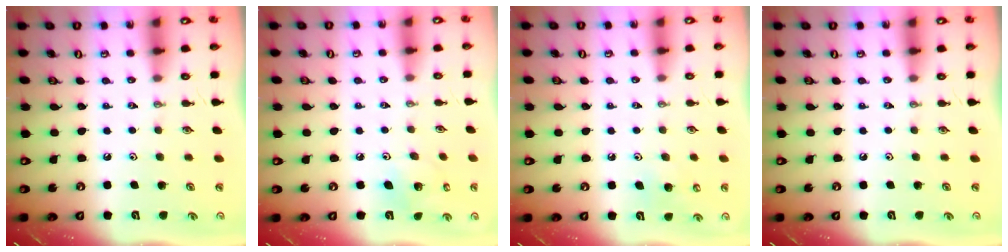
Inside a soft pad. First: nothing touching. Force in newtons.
{"total": 5.5, "press": 5.5, "slide": 0.3}
{"total": 7.8, "press": 7.6, "slide": 1.6}
{"total": 0.0}